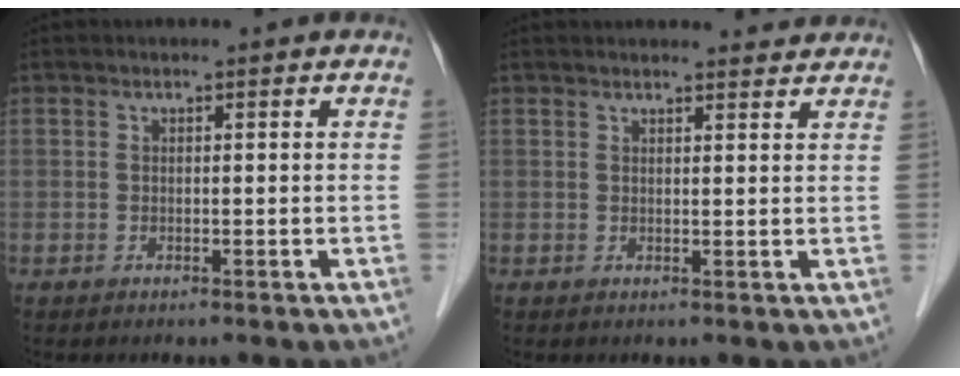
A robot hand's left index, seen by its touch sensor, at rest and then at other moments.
{"total": 6.6, "force": [6.3, 1.0, 1.3], "torque": [-0.008, 0.016, 0.065]}